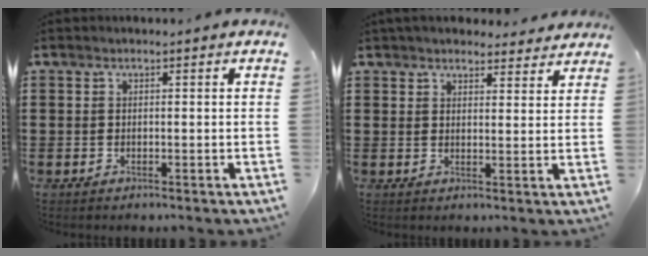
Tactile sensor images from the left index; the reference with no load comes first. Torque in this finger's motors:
{"motor_torque": [1.98, -0.16, 1.05, 0.10]}